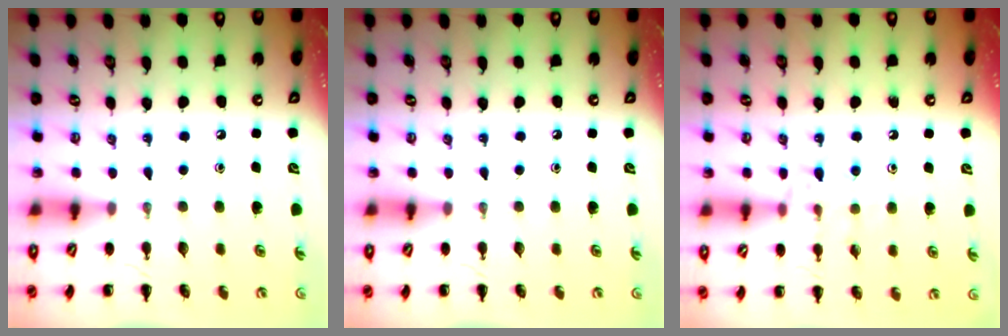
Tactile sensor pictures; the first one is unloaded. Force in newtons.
{"total": 0.0}
{"total": 8.9, "press": 8.8, "slide": 1.1}